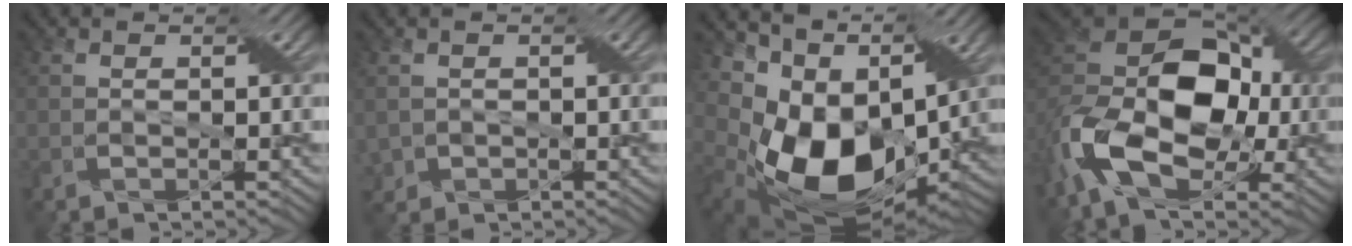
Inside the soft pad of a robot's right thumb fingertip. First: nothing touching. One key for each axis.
{"total": 2.1, "fx": -0.4, "fy": 1.9, "fz": 0.8, "tx": -0.027, "ty": -0.010, "tz": -0.009}
{"total": 15.7, "fx": 1.2, "fy": 11.2, "fz": 10.9, "tx": -0.232, "ty": -0.035, "tz": 0.040}
{"total": 16.1, "fx": -4.5, "fy": 10.2, "fz": 11.6, "tx": -0.248, "ty": -0.025, "tz": -0.092}